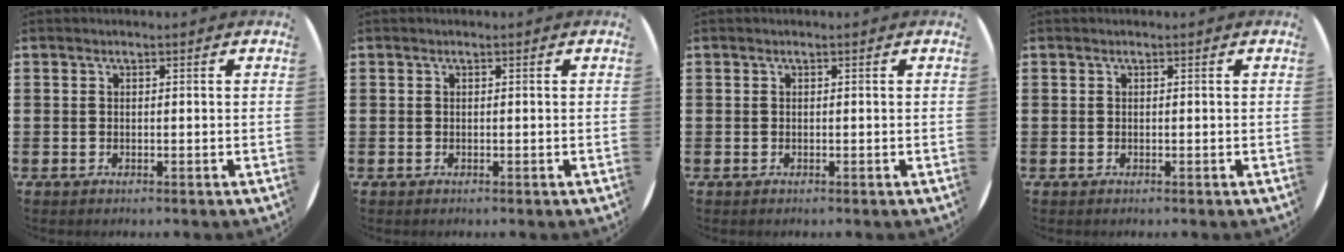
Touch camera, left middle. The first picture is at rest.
{"total": 0.0}
{"total": 0.0}
{"total": 0.0}